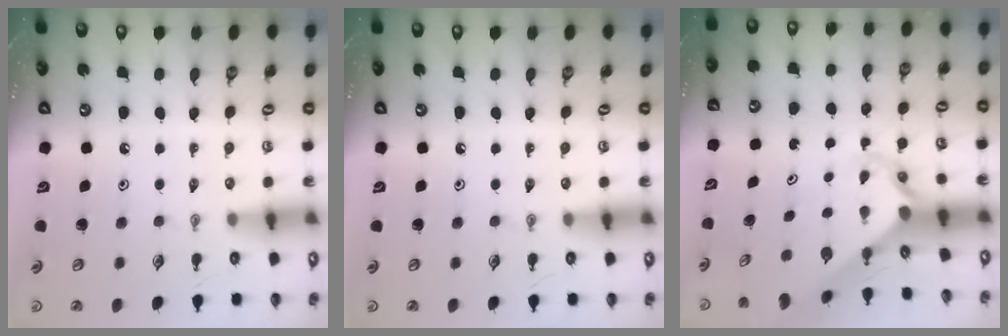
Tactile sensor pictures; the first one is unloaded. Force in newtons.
{"total": 0.0}
{"total": 2.5, "press": 2.5, "slide": 0.2}